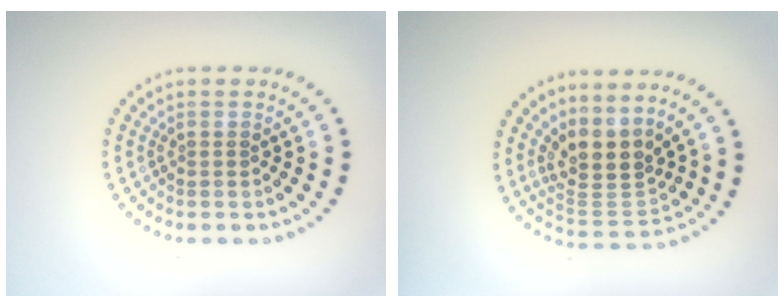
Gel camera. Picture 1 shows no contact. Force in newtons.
{"total": 3.8, "press": 3.1, "slide": 2.2}